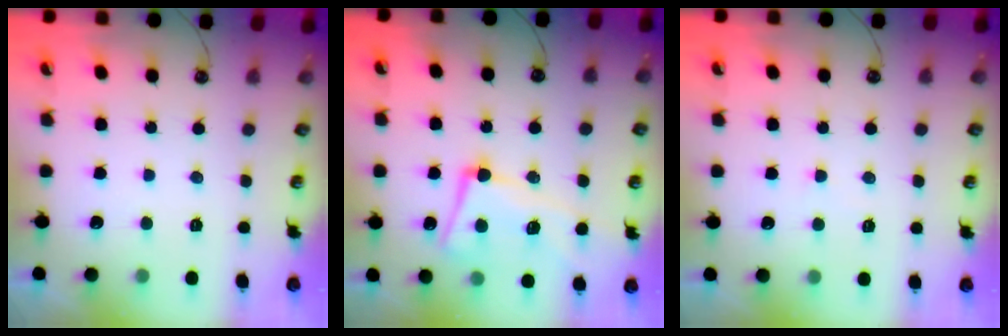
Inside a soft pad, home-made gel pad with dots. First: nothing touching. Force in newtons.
{"total": 8.5, "press": 8.4, "slide": 1.7}
{"total": 1.4, "press": 1.4, "slide": 0.3}